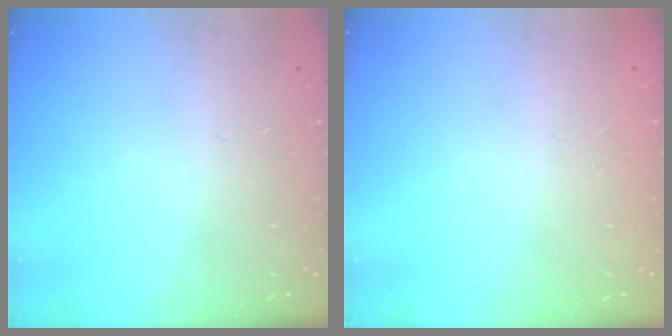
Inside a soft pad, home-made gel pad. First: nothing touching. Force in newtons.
{"total": 0.0}